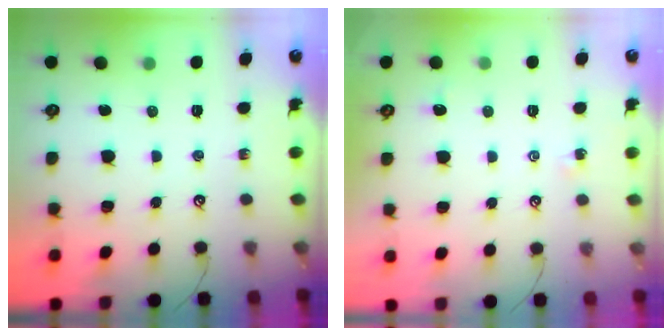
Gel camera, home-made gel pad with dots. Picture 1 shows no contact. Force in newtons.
{"total": 1.6, "press": 1.5, "slide": 0.4}